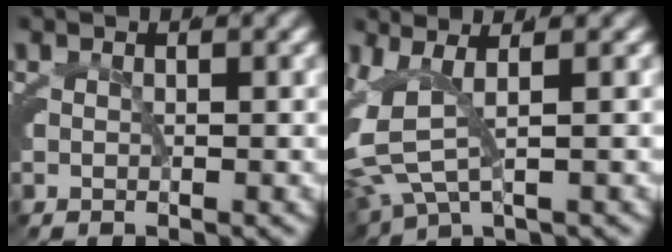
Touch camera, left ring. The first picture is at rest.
{"total": 6.0, "force": [0.3, 3.7, 4.7], "torque": [-0.127, -0.018, 0.011]}